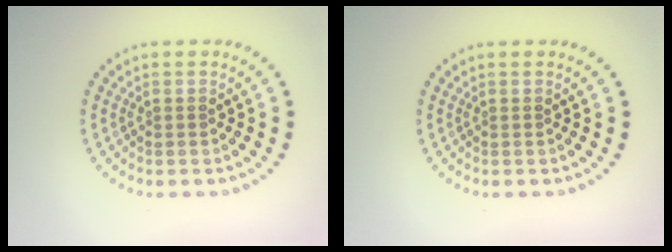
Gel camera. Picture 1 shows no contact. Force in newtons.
{"total": 0.0}